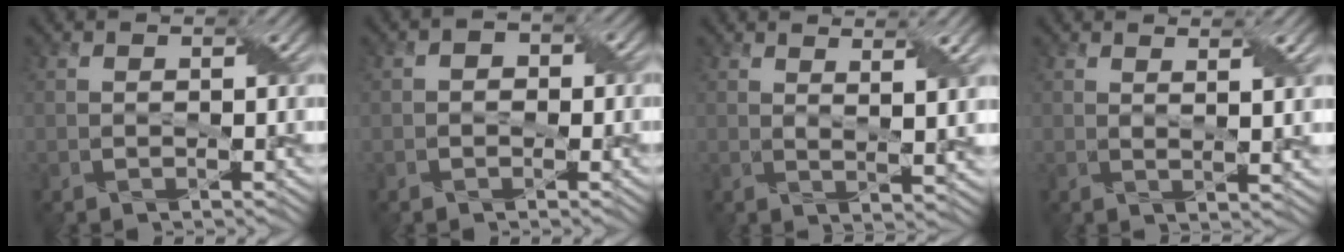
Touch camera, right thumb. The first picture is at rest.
{"total": 1.9, "force": [-0.4, 1.5, 1.1], "torque": [-0.020, -0.001, -0.009]}
{"total": 4.0, "force": [2.5, 0.5, 3.2], "torque": [-0.067, -0.001, 0.046]}
{"total": 2.8, "force": [1.6, 0.3, 2.3], "torque": [-0.042, -0.002, 0.029]}